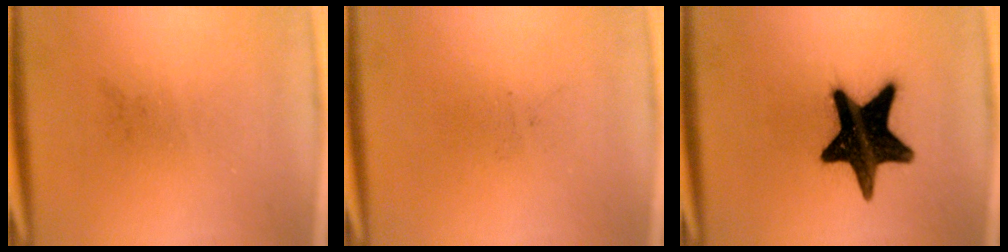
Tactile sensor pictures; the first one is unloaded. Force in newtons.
{"total": 0.0}
{"total": 18.1}